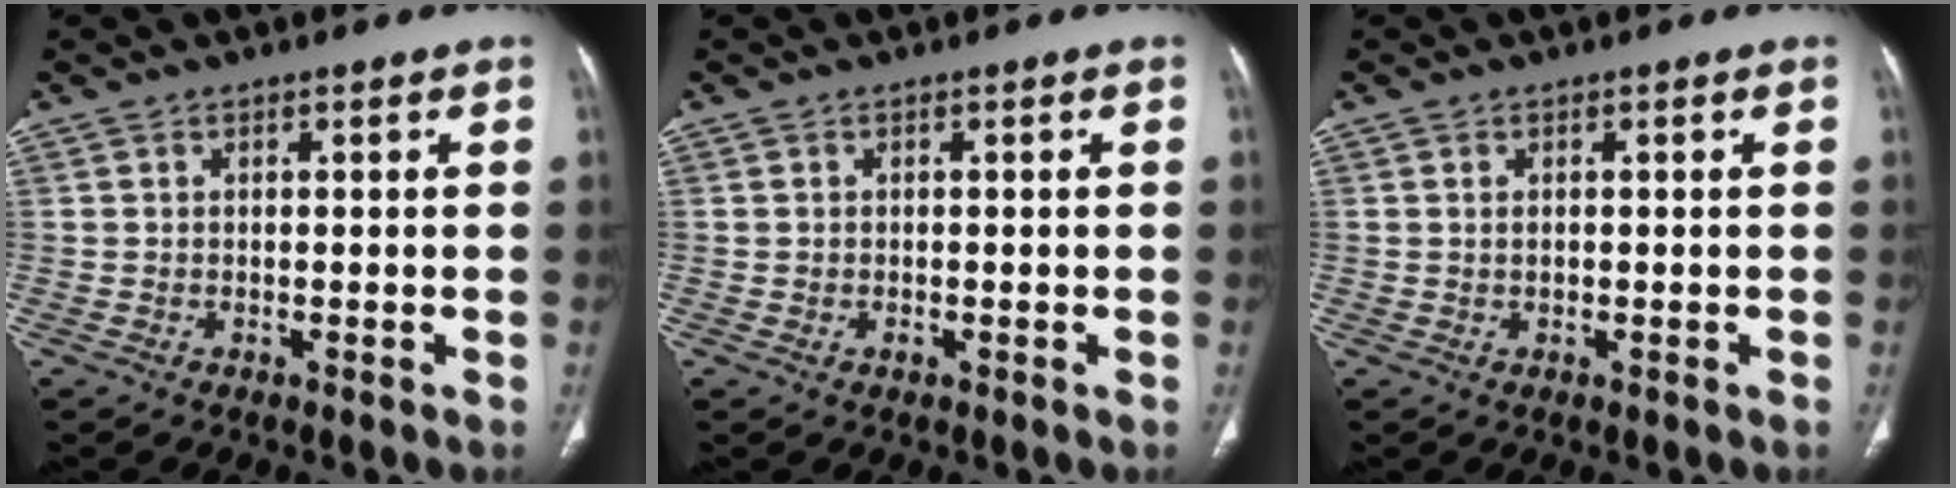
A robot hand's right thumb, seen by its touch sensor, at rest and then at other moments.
{"total": 0.8, "force": [-0.1, 0.6, 0.5], "torque": [-0.011, 0.003, -0.001]}
{"total": 0.8, "force": [0.2, 0.5, 0.6], "torque": [-0.014, 0.001, 0.007]}